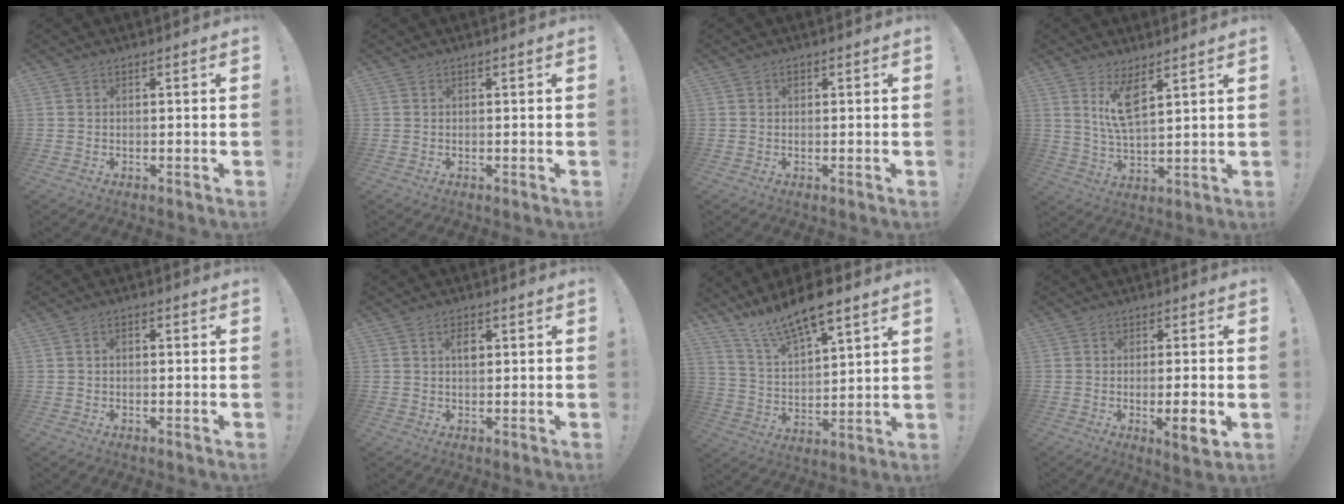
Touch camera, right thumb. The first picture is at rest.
{"total": 0.0}
{"total": 0.6, "force": [0.2, 0.5, 0.2], "torque": [0.003, -0.001, 0.003]}
{"total": 9.6, "force": [5.3, 3.1, 7.4], "torque": [-0.129, -0.019, 0.093]}
{"total": 1.6, "force": [-1.0, 0.8, 0.9], "torque": [-0.012, 0.006, -0.018]}
{"total": 3.1, "force": [0.7, 1.8, 2.4], "torque": [-0.031, 0.000, 0.005]}
{"total": 12.2, "force": [10.3, 2.6, 6.0], "torque": [-0.116, -0.079, 0.182]}
{"total": 6.9, "force": [-1.5, 1.1, 6.6], "torque": [-0.084, -0.007, -0.023]}